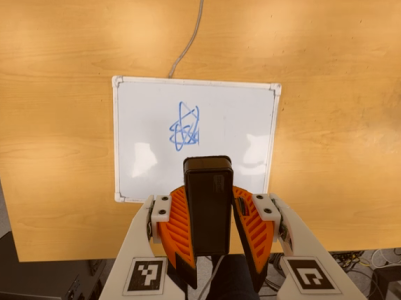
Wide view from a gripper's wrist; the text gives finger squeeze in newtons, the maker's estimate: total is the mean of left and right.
{"total": 7.9, "left": 7.7, "right": 8.1}